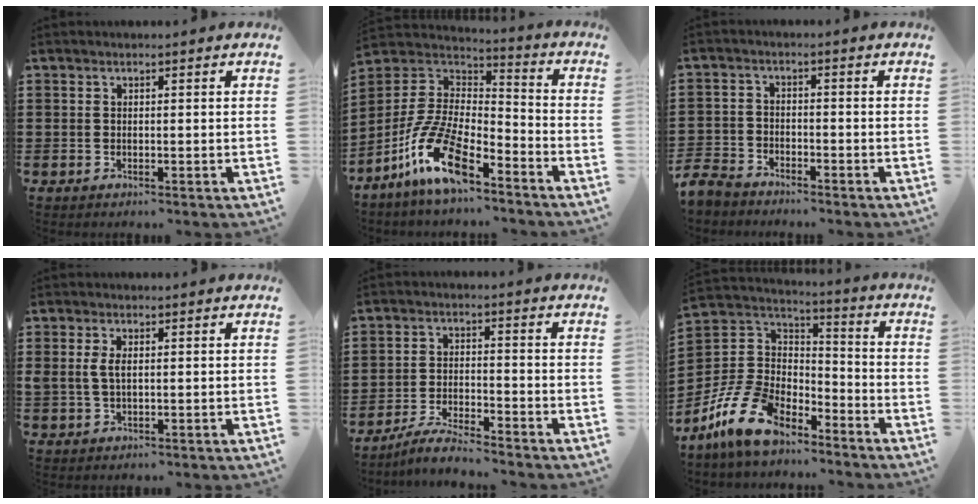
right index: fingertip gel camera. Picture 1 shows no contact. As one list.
[{"total": 13.7, "force": [-8.7, 4.5, 9.6], "torque": [-0.213, 0.015, -0.169]}, {"total": 3.6, "force": [-3.5, 1.1, 0.3], "torque": [-0.031, -0.006, -0.080]}, {"total": 2.9, "force": [0.4, 1.4, 2.5], "torque": [-0.061, 0.005, 0.004]}, {"total": 4.5, "force": [-4.3, 0.2, 1.5], "torque": [-0.040, 0.000, -0.087]}, {"total": 12.7, "force": [-9.3, 6.4, 5.8], "torque": [-0.153, 0.030, -0.183]}]